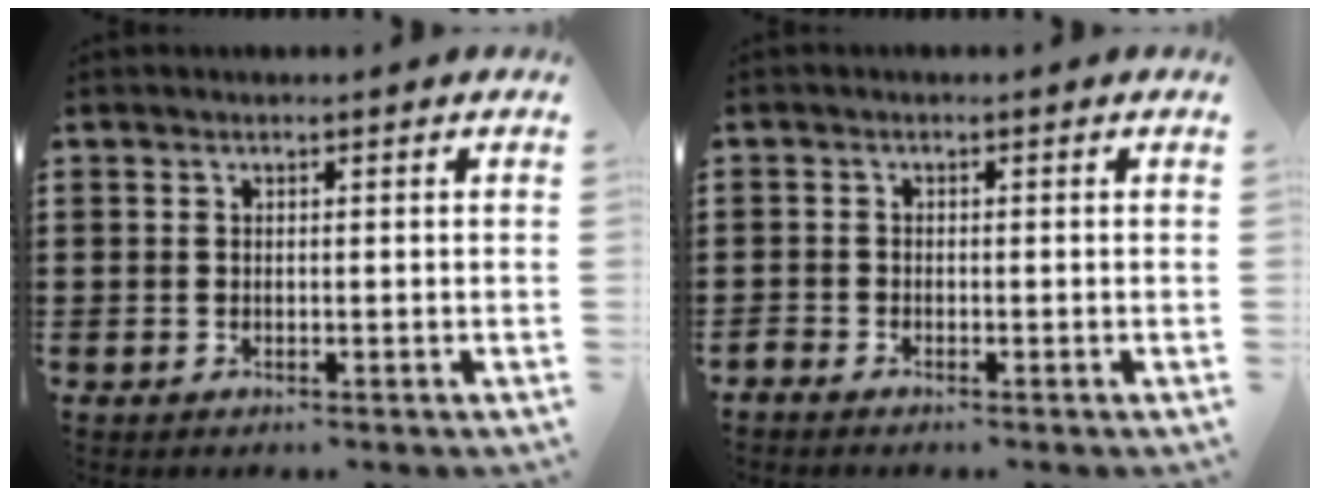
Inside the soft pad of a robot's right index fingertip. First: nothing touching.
{"total": 1.1, "force": [-1.0, 0.4, -0.1], "torque": [-0.002, 0.003, -0.022]}